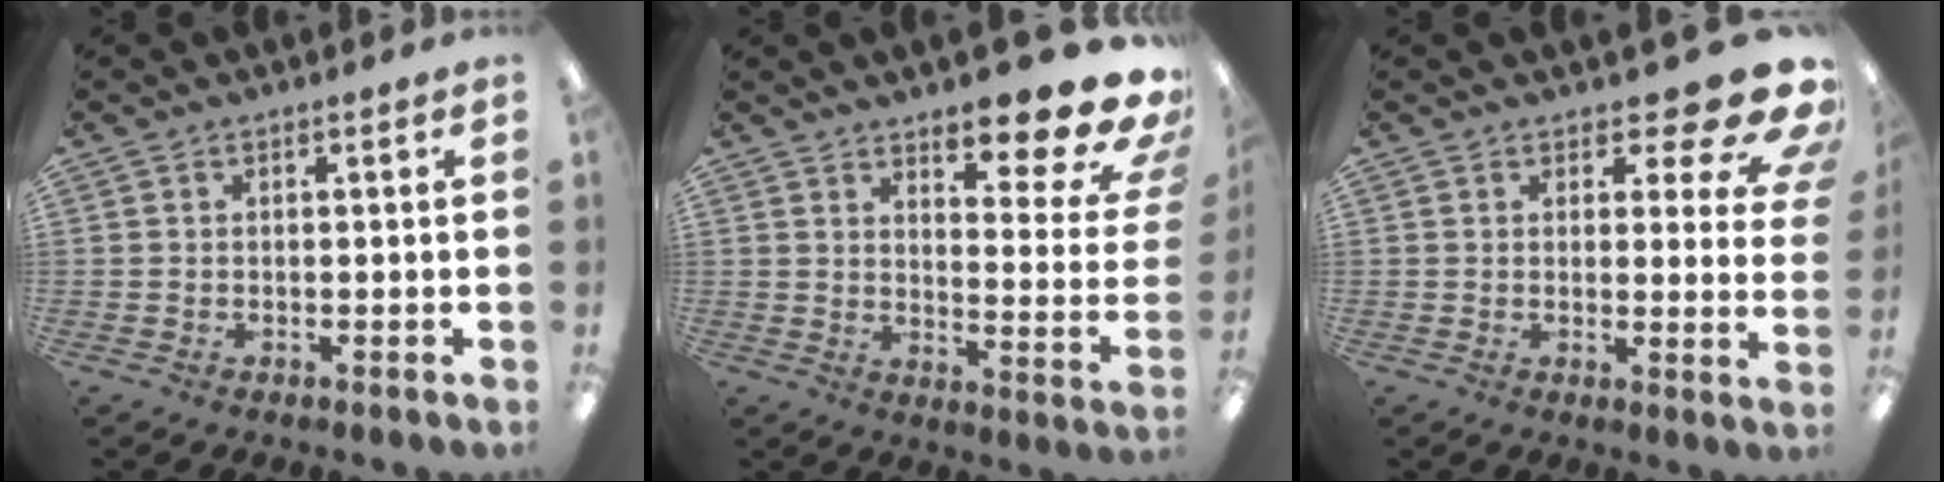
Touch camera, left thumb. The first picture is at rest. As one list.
[{"total": 16.4, "force": [12.2, 4.2, 10.1], "torque": [-0.129, -0.106, 0.198]}, {"total": 12.4, "force": [8.6, 4.2, 8.0], "torque": [-0.096, -0.064, 0.145]}]